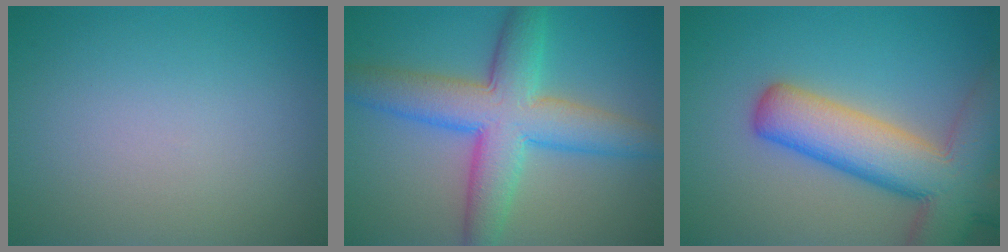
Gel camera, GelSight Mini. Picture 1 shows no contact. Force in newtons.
{"total": 8.5, "press": 8.5, "slide": 0.2}
{"total": 10.5, "press": 10.5, "slide": 0.7}